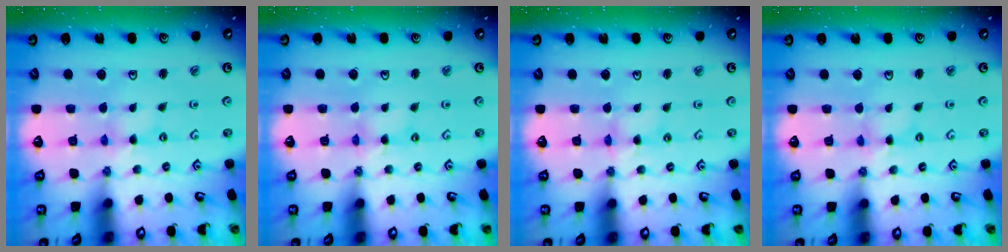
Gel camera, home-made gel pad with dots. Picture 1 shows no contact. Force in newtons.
{"total": 1.7, "press": 1.7, "slide": 0.2}
{"total": 1.5, "press": 1.4, "slide": 0.3}
{"total": 0.0}